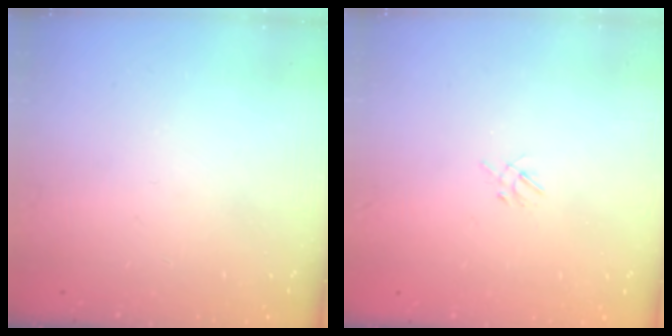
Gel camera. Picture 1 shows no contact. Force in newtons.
{"total": 2.0, "press": 2.0, "slide": 0.4}